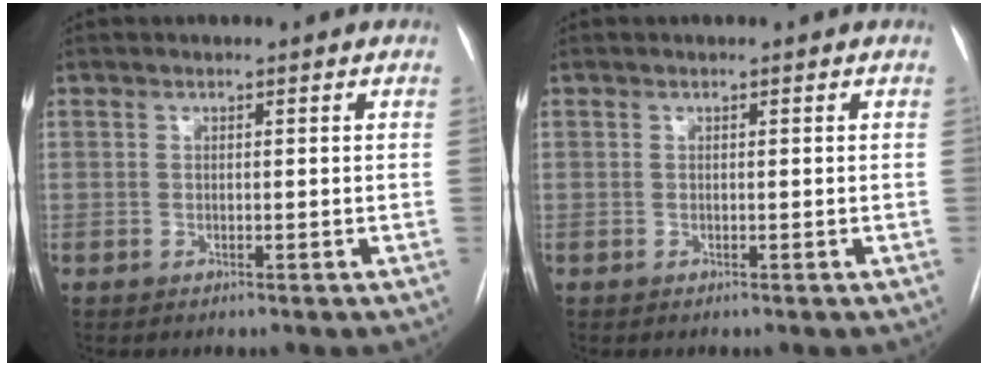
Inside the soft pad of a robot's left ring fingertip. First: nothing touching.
{"total": 0.0}